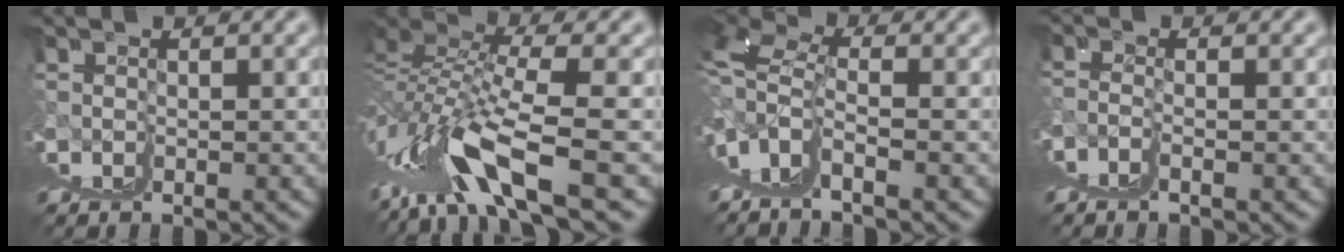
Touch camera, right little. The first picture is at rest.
{"total": 7.3, "force": [3.0, 0.4, 6.7], "torque": [-0.116, 0.025, 0.055]}
{"total": 5.9, "force": [3.0, 1.5, 4.9], "torque": [-0.060, 0.028, 0.046]}
{"total": 2.6, "force": [1.1, 1.2, 2.1], "torque": [-0.035, 0.004, 0.020]}